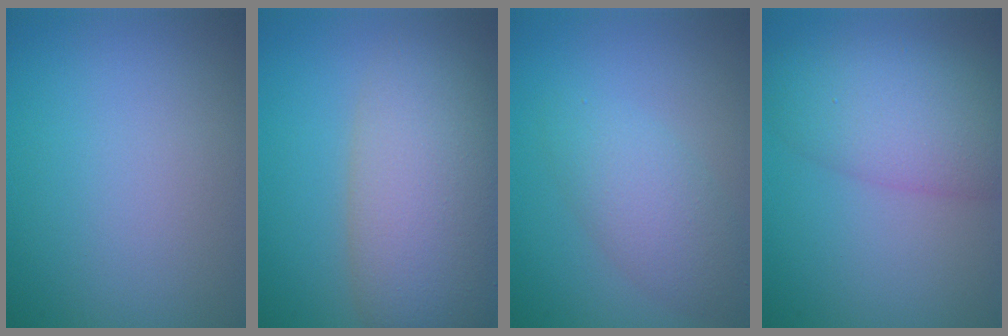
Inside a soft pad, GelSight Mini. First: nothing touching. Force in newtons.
{"total": 9.4, "press": 9.4, "slide": 0.5}
{"total": 3.5, "press": 3.5, "slide": 0.1}
{"total": 6.6, "press": 6.6, "slide": 0.5}